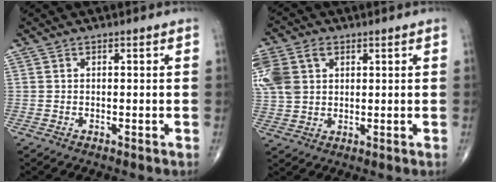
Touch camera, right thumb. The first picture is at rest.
{"total": 15.9, "force": [5.1, 11.9, 9.2], "torque": [-0.246, 0.029, 0.105]}